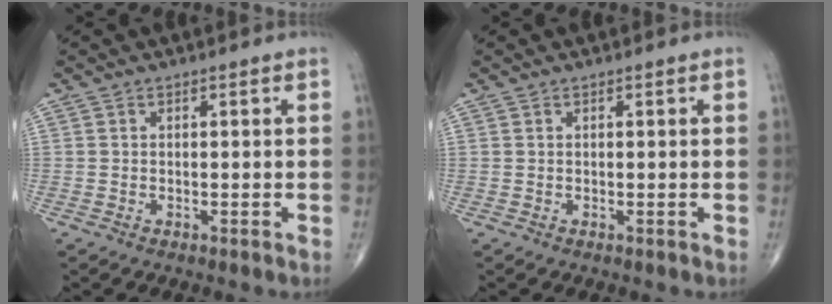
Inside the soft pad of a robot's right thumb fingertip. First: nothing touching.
{"total": 0.0}